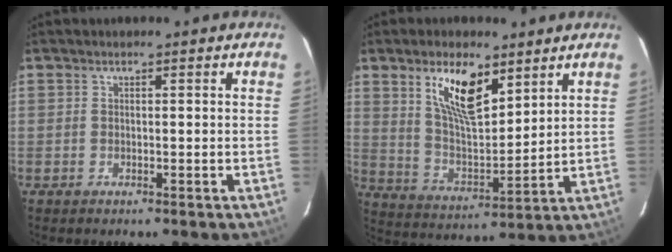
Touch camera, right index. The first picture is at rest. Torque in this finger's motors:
{"motor_torque": [1.01, 0.86, 0.44, 0.16]}